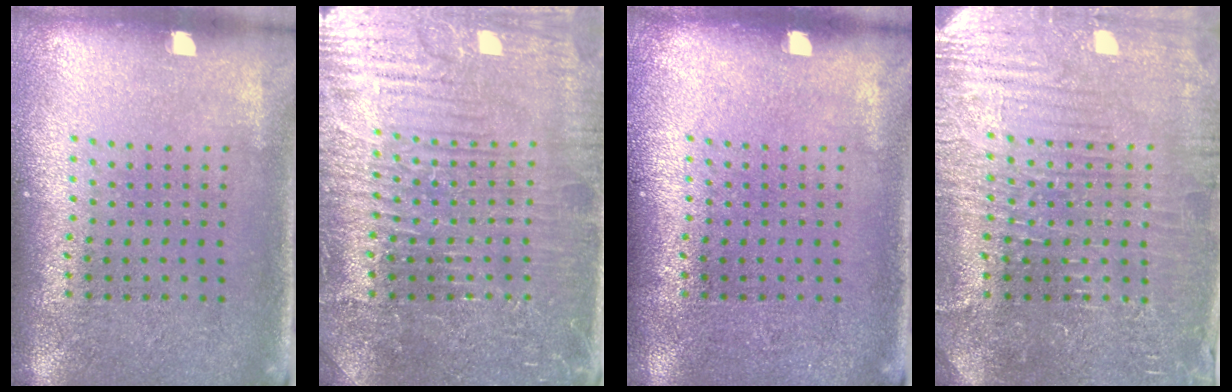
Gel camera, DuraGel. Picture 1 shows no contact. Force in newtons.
{"total": 4.7, "press": 4.6, "slide": 1.1}
{"total": 0.0}
{"total": 4.0, "press": 3.9, "slide": 0.9}